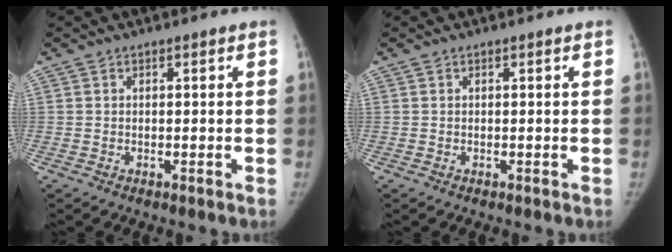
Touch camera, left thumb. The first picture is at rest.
{"total": 0.0}